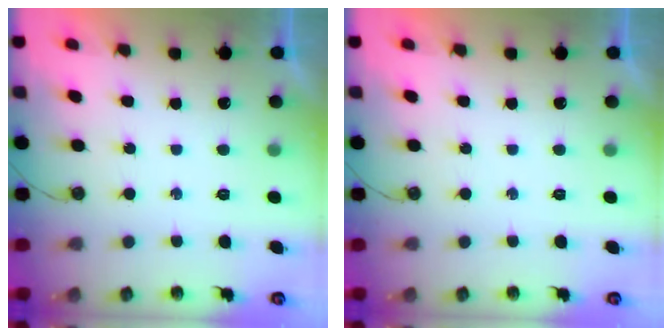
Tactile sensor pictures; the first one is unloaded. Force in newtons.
{"total": 0.0}